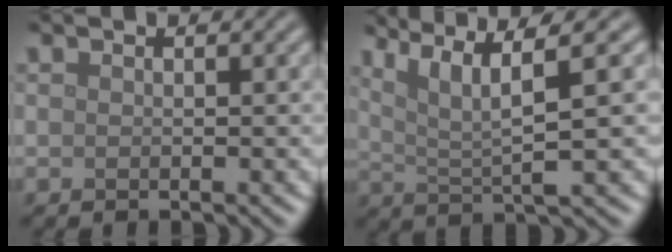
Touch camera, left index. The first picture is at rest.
{"total": 6.6, "force": [3.3, 1.1, 5.6], "torque": [-0.097, 0.012, 0.064]}